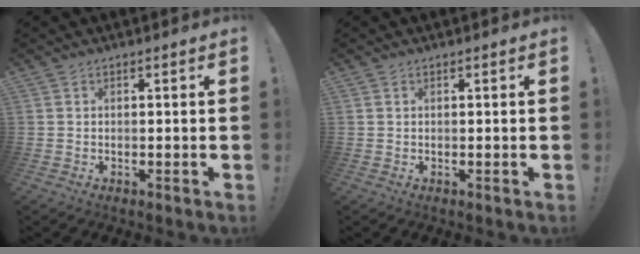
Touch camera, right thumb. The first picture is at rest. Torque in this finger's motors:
{"motor_torque": [-0.02, 0.19, 0.20, -0.27, 0.12]}